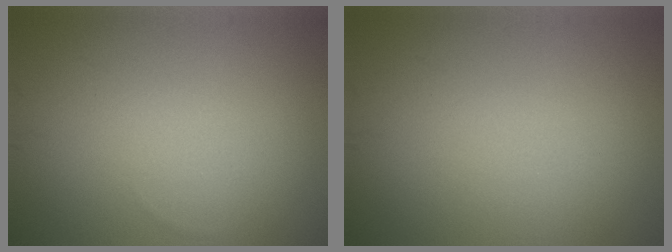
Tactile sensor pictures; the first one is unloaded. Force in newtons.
{"total": 0.0}